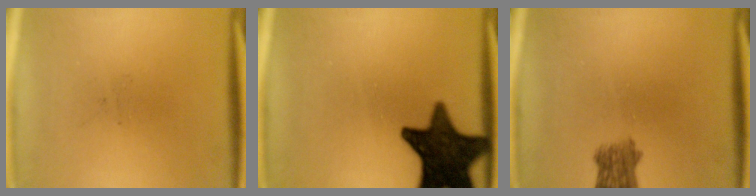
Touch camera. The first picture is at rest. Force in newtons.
{"total": 15.9}
{"total": 4.2}